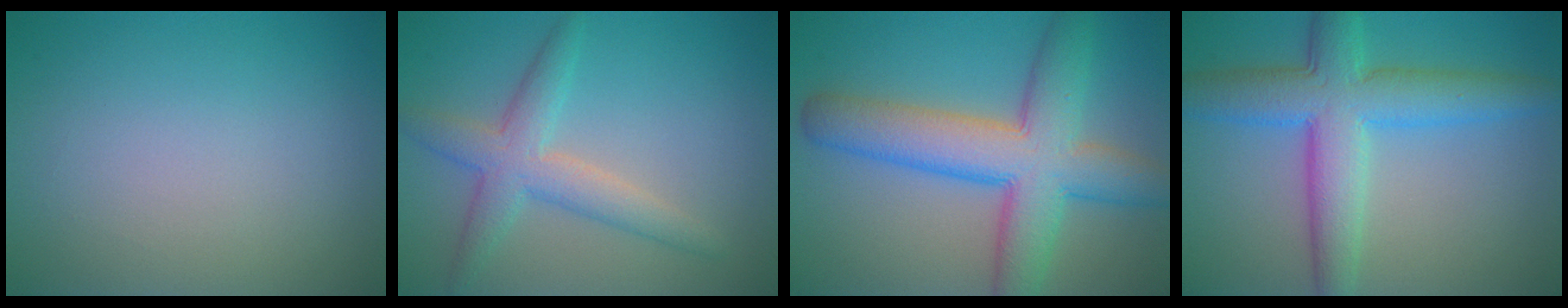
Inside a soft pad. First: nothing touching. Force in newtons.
{"total": 4.0, "press": 4.0, "slide": 0.1}
{"total": 9.1, "press": 9.1, "slide": 0.2}
{"total": 7.5, "press": 7.5, "slide": 0.1}